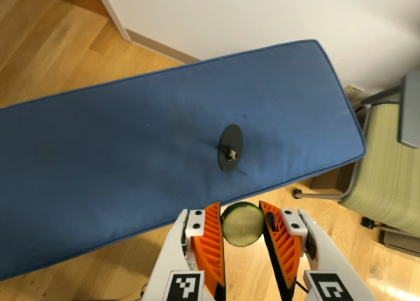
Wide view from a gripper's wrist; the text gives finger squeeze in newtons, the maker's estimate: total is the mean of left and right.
{"total": 9.8, "left": 9.8, "right": 9.7}